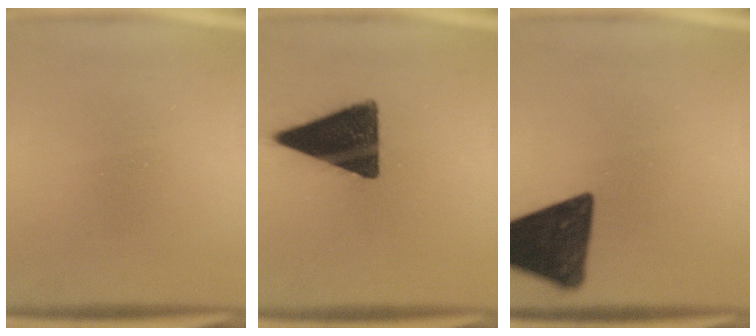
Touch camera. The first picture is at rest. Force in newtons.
{"total": 14.6}
{"total": 14.3}